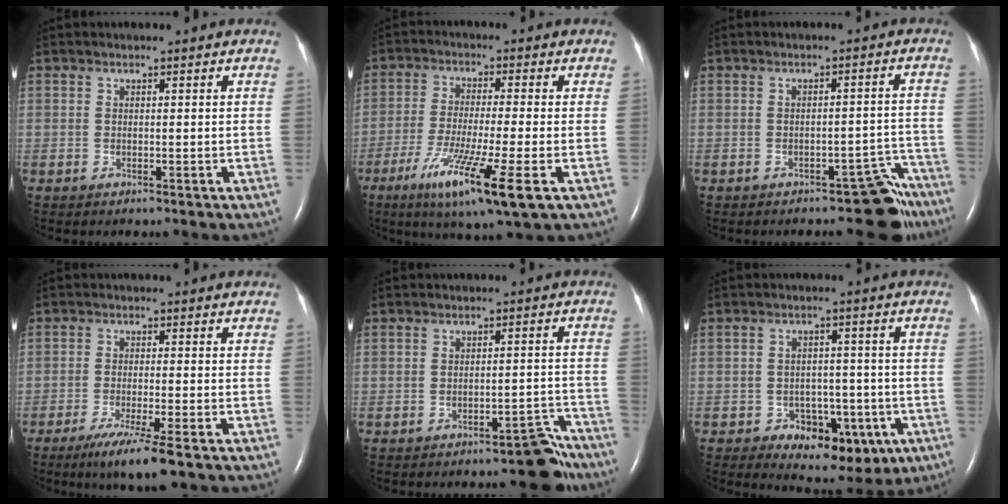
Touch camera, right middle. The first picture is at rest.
{"total": 12.5, "force": [-5.7, 0.2, 11.1], "torque": [-0.208, -0.040, -0.094]}
{"total": 5.3, "force": [-4.7, 2.1, 1.5], "torque": [0.013, 0.036, -0.060]}
{"total": 6.9, "force": [-4.4, -0.5, 5.3], "torque": [-0.093, -0.022, -0.076]}
{"total": 4.3, "force": [-3.9, 1.4, 1.4], "torque": [0.002, 0.022, -0.048]}
{"total": 8.7, "force": [-3.6, 5.9, 5.4], "torque": [-0.062, 0.016, -0.036]}